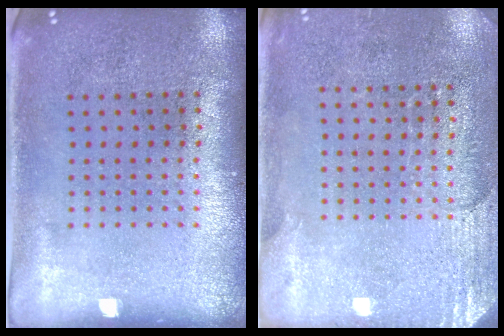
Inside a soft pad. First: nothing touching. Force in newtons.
{"total": 2.6, "press": 2.3, "slide": 1.2}